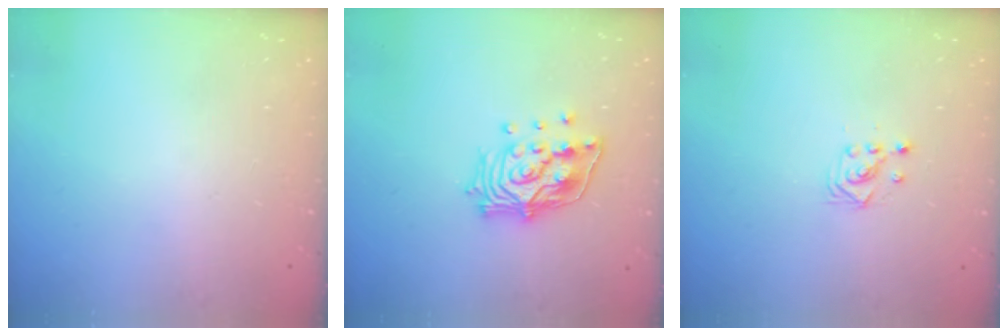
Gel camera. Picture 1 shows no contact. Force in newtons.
{"total": 14.9, "press": 14.8, "slide": 2.2}
{"total": 3.0, "press": 3.0, "slide": 0.4}